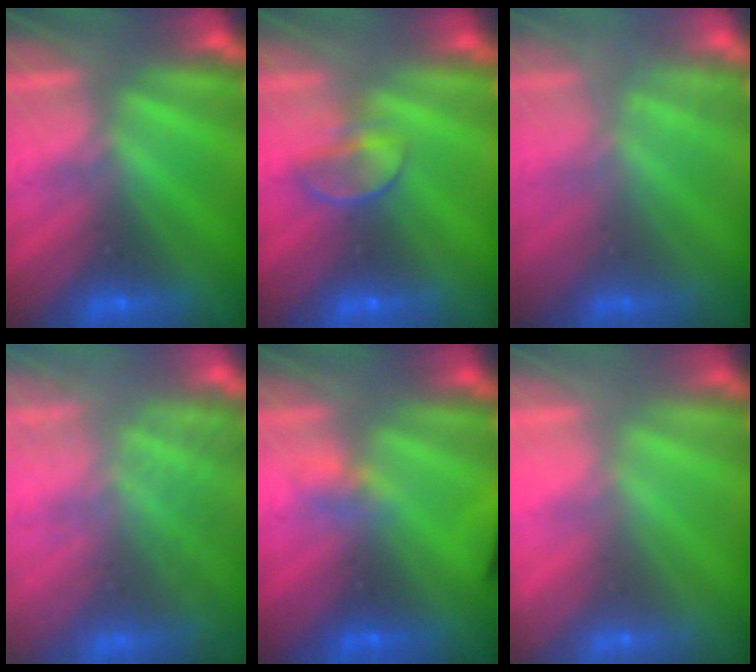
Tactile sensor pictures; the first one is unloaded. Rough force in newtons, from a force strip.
{"total": 2.3}
{"total": 2.2}
{"total": 7.8}
{"total": 3.5}
{"total": 2.1}